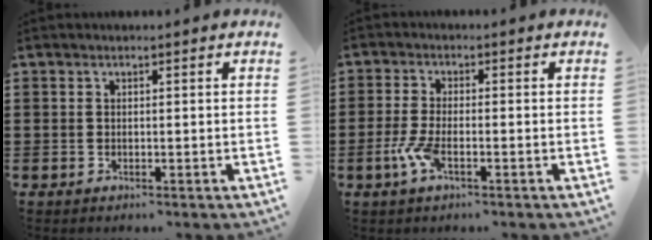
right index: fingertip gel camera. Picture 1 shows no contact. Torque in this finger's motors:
{"motor_torque": [1.88, 0.26, 0.59, 0.16]}